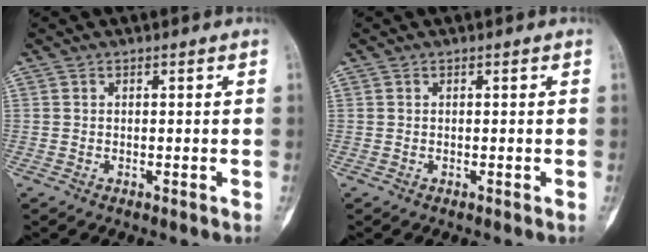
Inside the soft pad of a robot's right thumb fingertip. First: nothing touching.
{"total": 0.0}